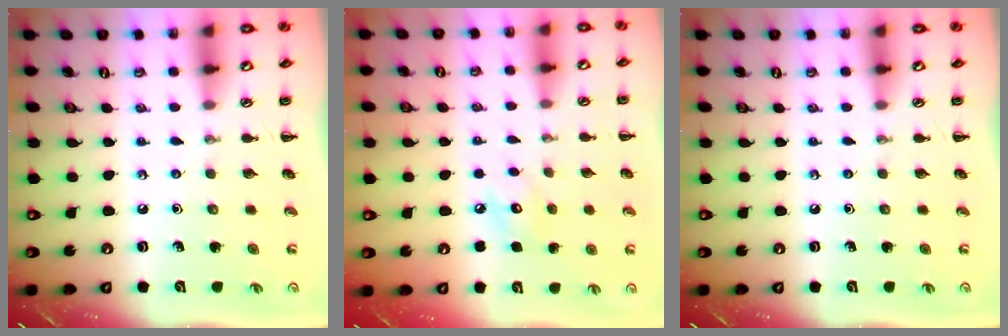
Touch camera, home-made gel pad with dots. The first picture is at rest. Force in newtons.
{"total": 6.2, "press": 6.1, "slide": 1.1}
{"total": 0.0}